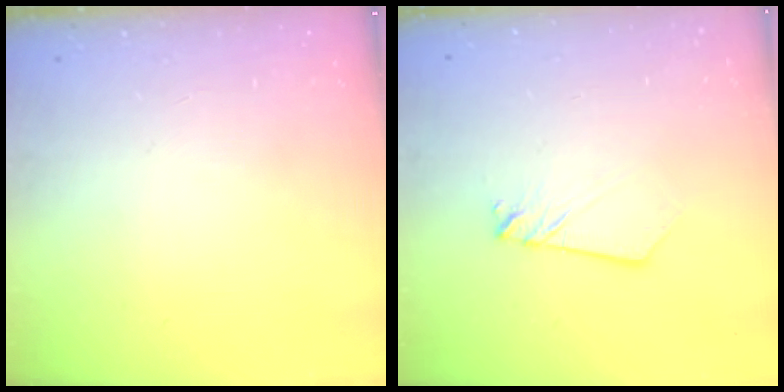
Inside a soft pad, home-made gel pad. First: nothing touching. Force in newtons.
{"total": 2.7, "press": 2.6, "slide": 0.3}